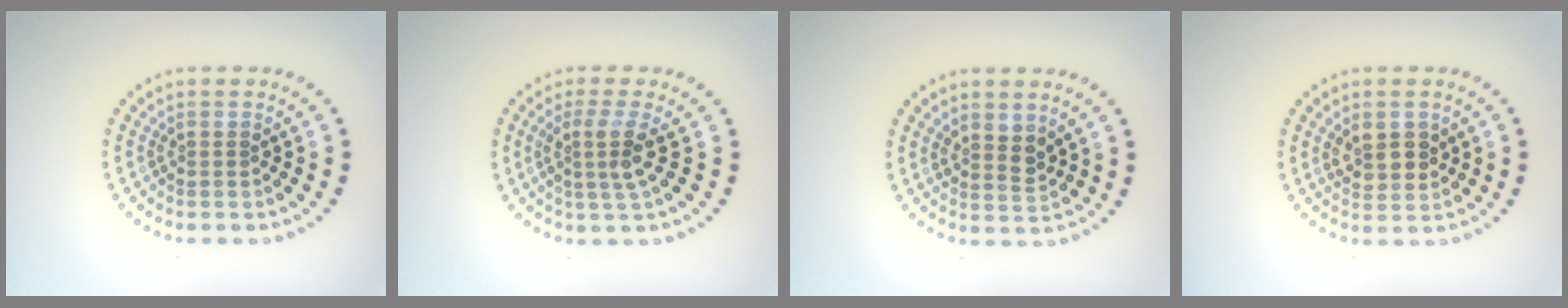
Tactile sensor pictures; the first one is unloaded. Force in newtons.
{"total": 2.7, "press": 2.0, "slide": 1.8}
{"total": 1.9, "press": 1.6, "slide": 1.1}
{"total": 2.6, "press": 2.5, "slide": 0.8}